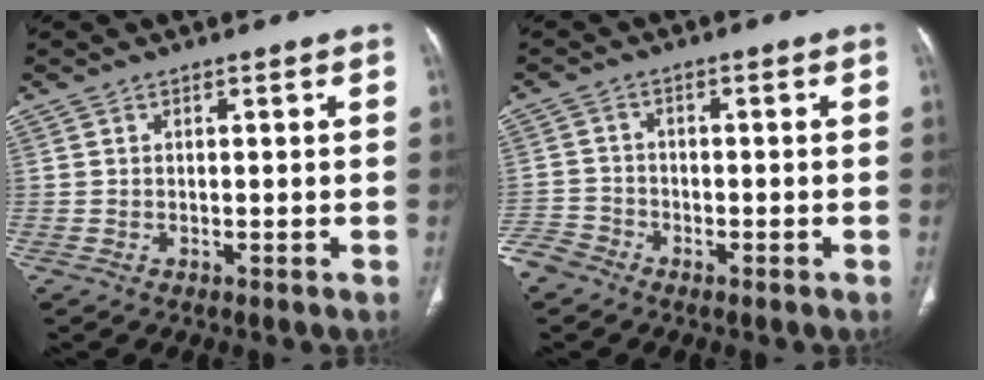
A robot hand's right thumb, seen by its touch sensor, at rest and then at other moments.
{"total": 4.7, "force": [-3.5, 3.0, 0.9], "torque": [-0.013, 0.013, -0.076]}